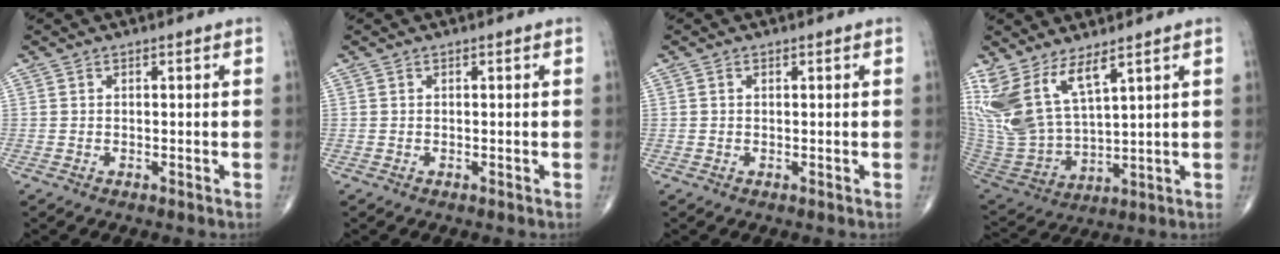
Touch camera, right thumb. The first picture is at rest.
{"total": 0.0}
{"total": 0.0}
{"total": 14.1, "force": [8.3, 5.4, 10.0], "torque": [-0.215, -0.043, 0.189]}